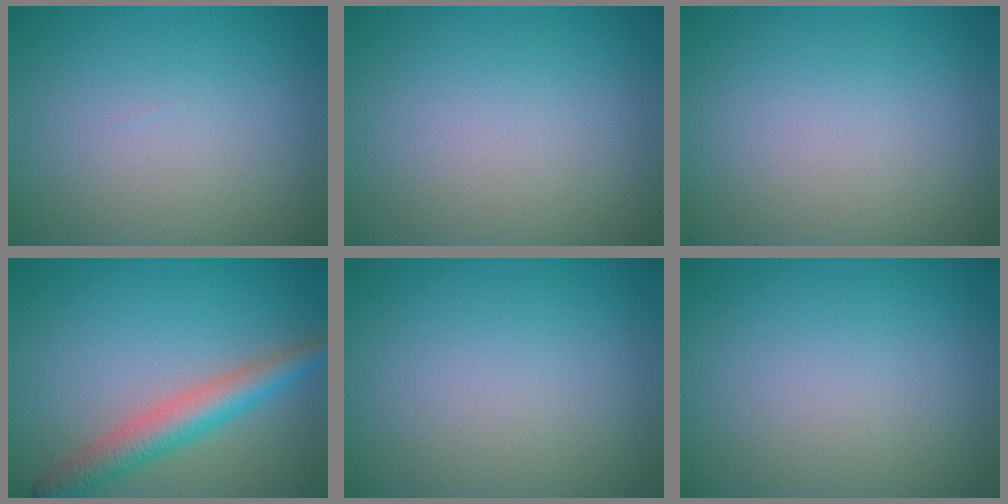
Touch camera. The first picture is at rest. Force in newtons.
{"total": 0.0}
{"total": 0.0}
{"total": 4.4, "press": 4.4, "slide": 0.1}
{"total": 0.0}
{"total": 0.0}